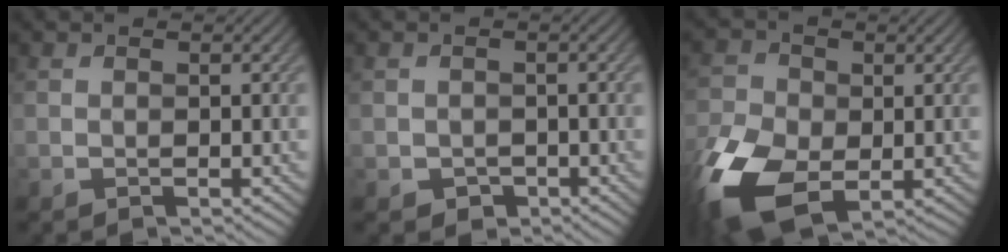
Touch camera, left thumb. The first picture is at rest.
{"total": 1.9, "force": [-0.9, 1.6, 0.5], "torque": [-0.006, -0.009, -0.018]}
{"total": 12.6, "force": [-4.3, 8.0, 8.8], "torque": [-0.229, -0.034, -0.081]}